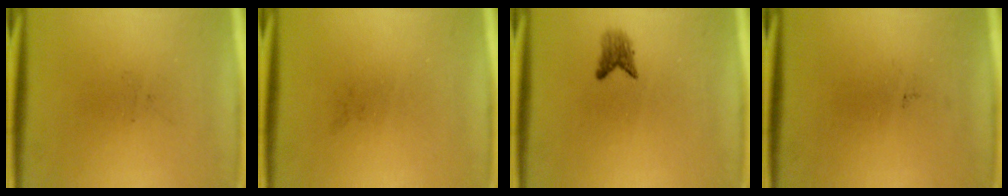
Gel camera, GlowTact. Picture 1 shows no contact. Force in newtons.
{"total": 0.0}
{"total": 1.8}
{"total": 0.0}